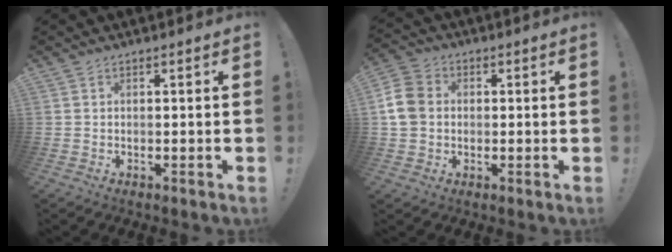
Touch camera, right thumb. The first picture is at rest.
{"total": 9.2, "force": [0.6, 7.6, 5.2], "torque": [-0.104, 0.008, 0.015]}